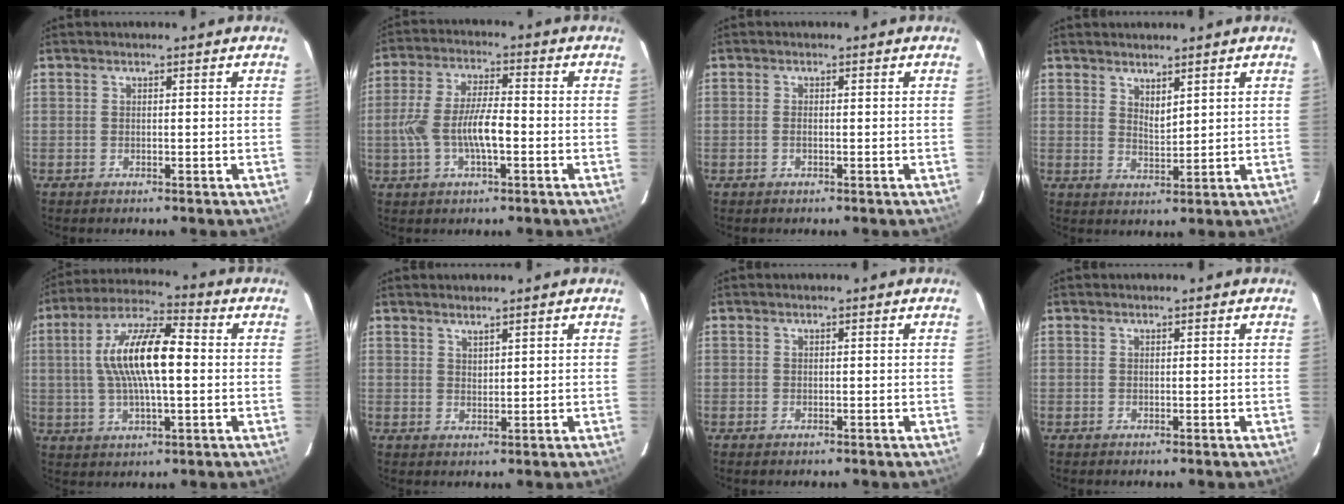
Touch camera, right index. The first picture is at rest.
{"total": 9.6, "force": [-2.1, 2.9, 8.9], "torque": [-0.180, 0.003, -0.037]}
{"total": 0.9, "force": [-0.3, 0.4, 0.7], "torque": [-0.015, 0.001, -0.006]}
{"total": 3.2, "force": [2.4, 1.0, 1.8], "torque": [-0.028, -0.005, 0.042]}
{"total": 14.3, "force": [0.9, 4.4, 13.6], "torque": [-0.258, 0.017, 0.012]}
{"total": 1.8, "force": [1.6, 0.4, 0.8], "torque": [-0.010, 0.001, 0.028]}
{"total": 0.6, "force": [-0.4, 0.3, 0.2], "torque": [-0.005, -0.003, -0.008]}
{"total": 0.0}